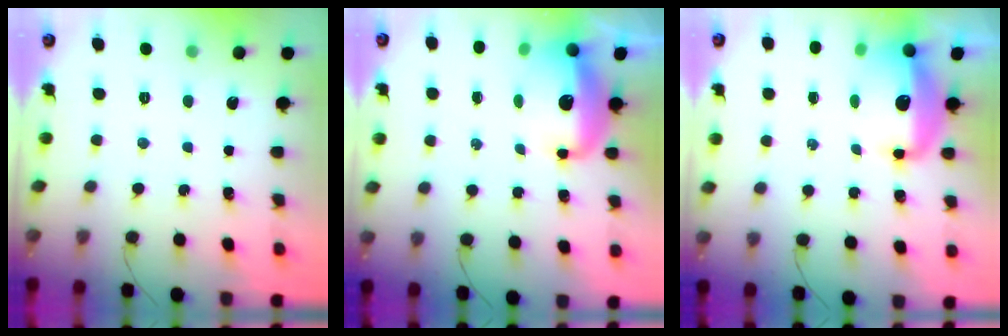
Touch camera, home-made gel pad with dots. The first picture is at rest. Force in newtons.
{"total": 13.8, "press": 13.5, "slide": 2.9}
{"total": 12.3, "press": 11.8, "slide": 3.4}